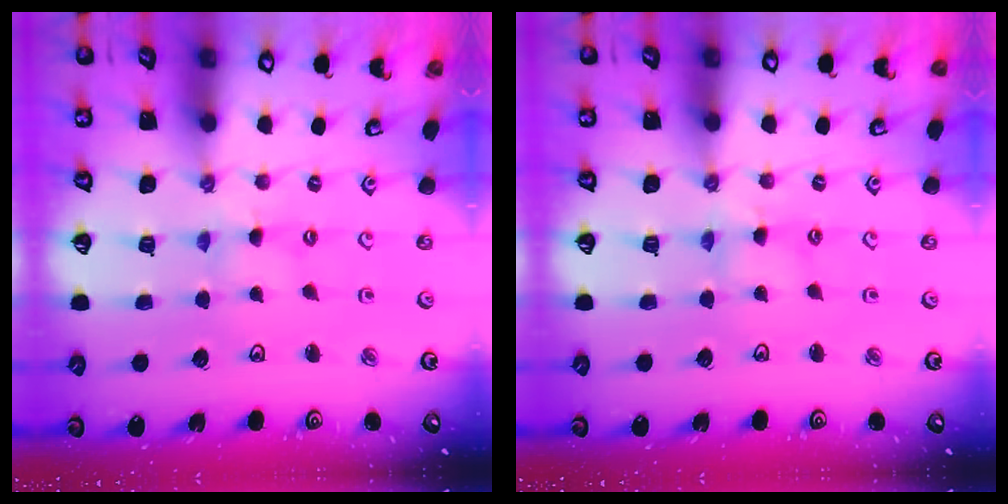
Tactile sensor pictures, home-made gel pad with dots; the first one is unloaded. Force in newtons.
{"total": 2.4, "press": 2.3, "slide": 0.4}